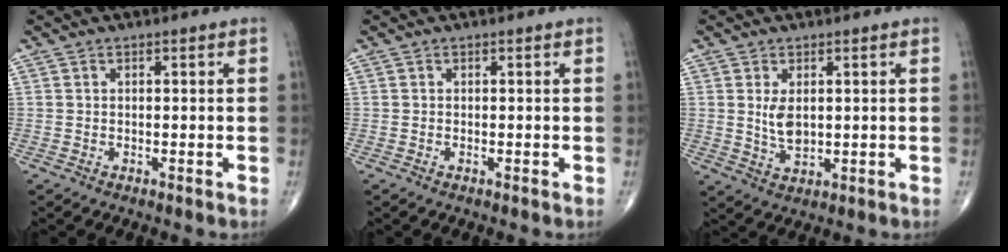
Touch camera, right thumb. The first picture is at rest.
{"total": 0.0}
{"total": 4.4, "force": [0.8, 2.4, 3.6], "torque": [-0.062, -0.012, 0.023]}